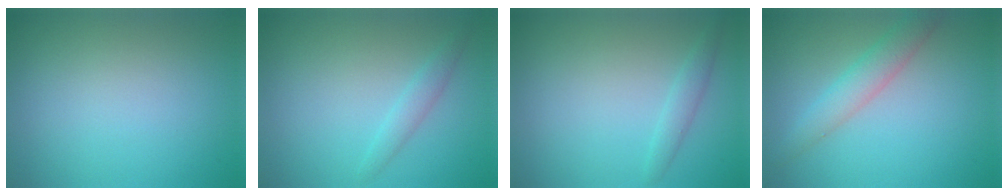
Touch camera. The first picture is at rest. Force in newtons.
{"total": 1.4, "press": 1.4, "slide": 0.0}
{"total": 1.2, "press": 1.2, "slide": 0.0}
{"total": 3.1, "press": 3.1, "slide": 0.1}